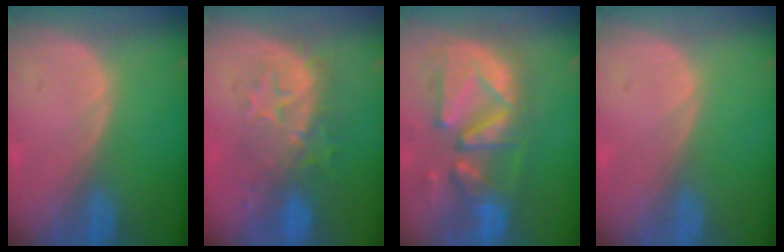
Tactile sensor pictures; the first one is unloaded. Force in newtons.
{"total": 8.5, "press": 8.2, "slide": 1.9}
{"total": 12.7, "press": 11.2, "slide": 6.1}
{"total": 0.0}